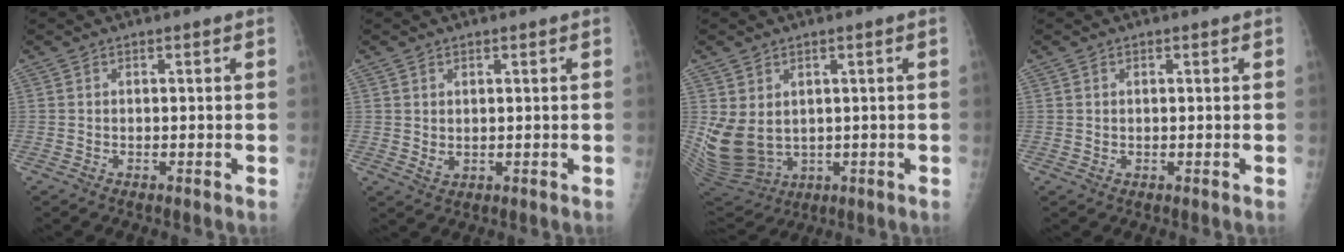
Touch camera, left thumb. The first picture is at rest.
{"total": 2.3, "force": [0.5, 1.5, 1.6], "torque": [-0.024, -0.009, 0.015]}
{"total": 11.7, "force": [1.3, 9.1, 7.2], "torque": [-0.140, -0.015, 0.059]}
{"total": 0.8, "force": [0.3, 0.6, 0.5], "torque": [-0.007, -0.002, 0.007]}